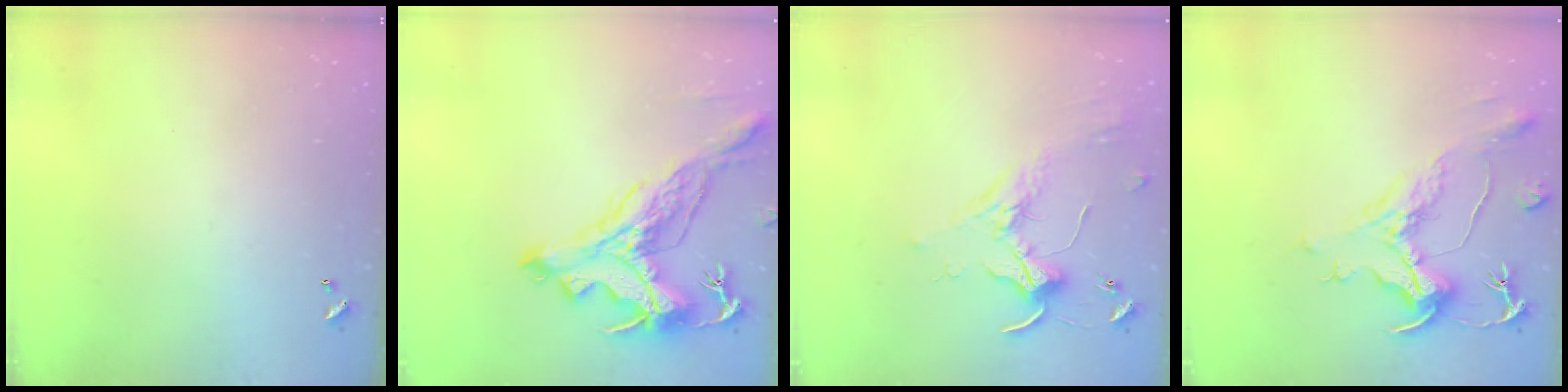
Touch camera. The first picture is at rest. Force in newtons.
{"total": 6.8, "press": 6.6, "slide": 1.9}
{"total": 1.8, "press": 1.8, "slide": 0.4}
{"total": 1.8, "press": 0.8, "slide": 1.5}